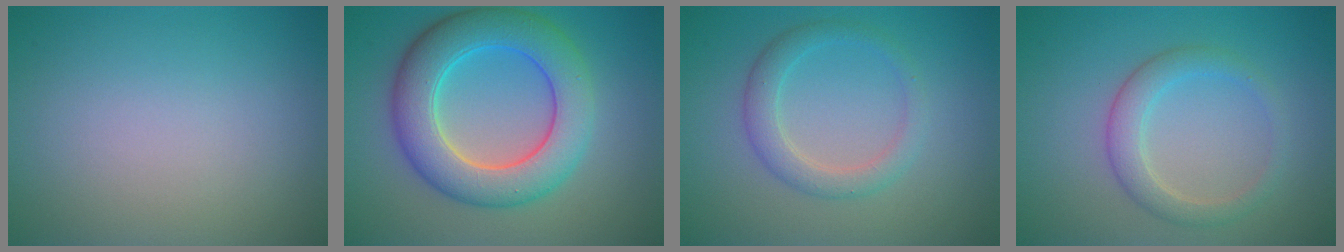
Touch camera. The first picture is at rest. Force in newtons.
{"total": 8.2, "press": 8.2, "slide": 0.4}
{"total": 2.7, "press": 2.7, "slide": 0.2}
{"total": 2.8, "press": 2.8, "slide": 0.2}